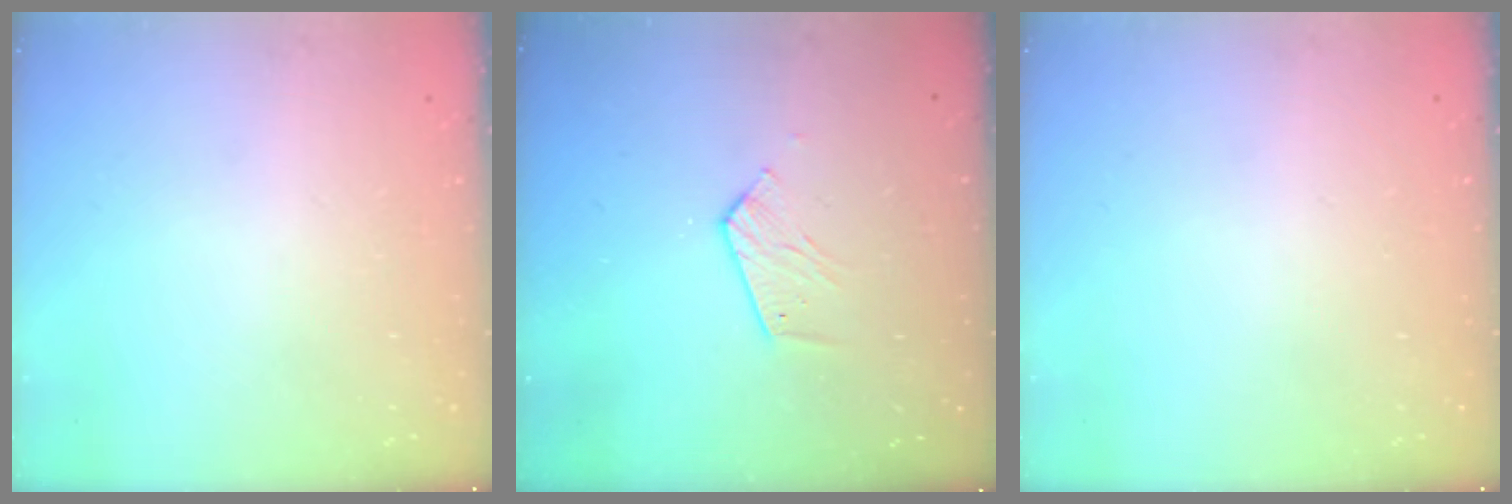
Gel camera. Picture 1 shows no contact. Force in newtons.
{"total": 6.8, "press": 6.8, "slide": 0.3}
{"total": 0.0}